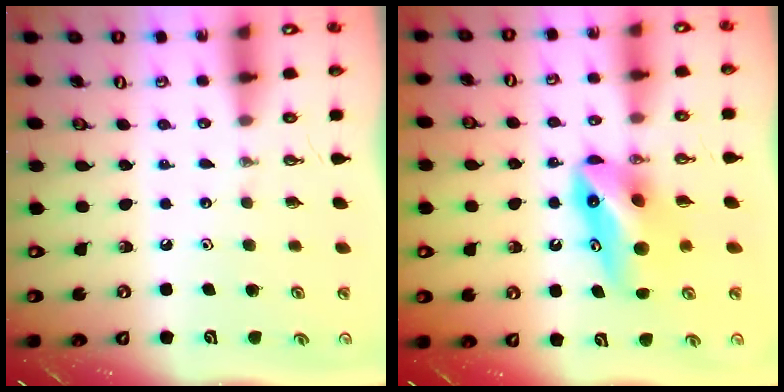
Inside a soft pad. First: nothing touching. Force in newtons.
{"total": 9.4, "press": 8.7, "slide": 3.6}